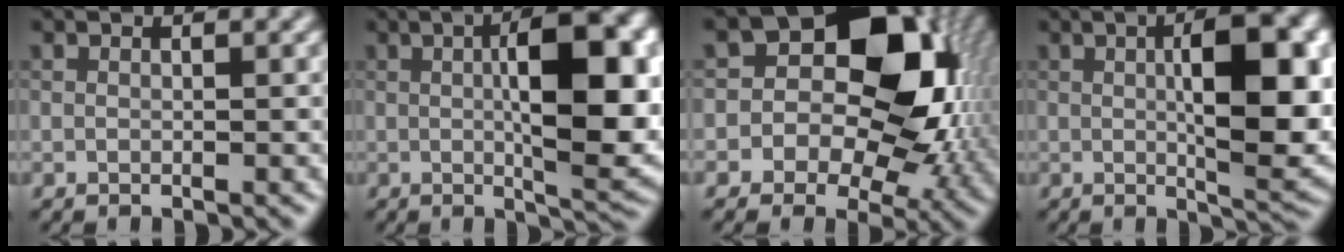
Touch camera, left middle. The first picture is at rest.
{"total": 10.0, "force": [0.9, 2.7, 9.6], "torque": [-0.137, 0.005, 0.031]}
{"total": 12.4, "force": [0.8, 9.2, 8.3], "torque": [-0.087, 0.006, 0.015]}
{"total": 8.9, "force": [0.9, 2.3, 8.5], "torque": [-0.119, 0.005, 0.029]}